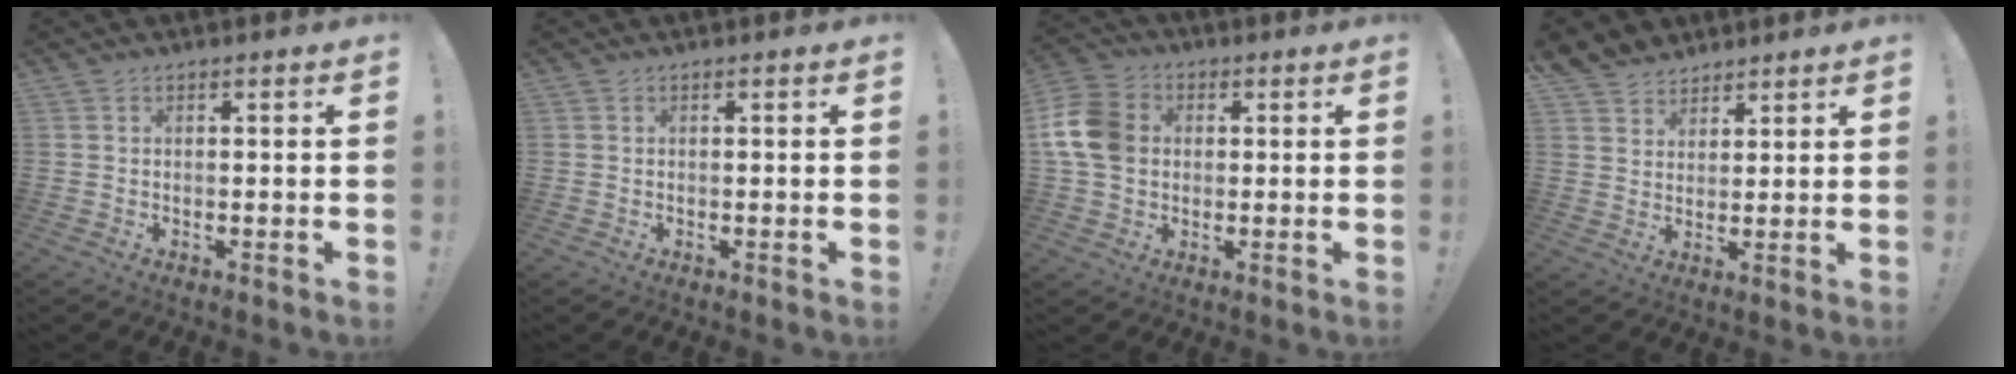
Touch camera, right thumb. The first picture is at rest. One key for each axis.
{"total": 0.0}
{"total": 12.8, "fx": 1.2, "fy": 10.0, "fz": 7.9, "tx": -0.143, "ty": 0.008, "tz": 0.027}
{"total": 5.7, "fx": 4.4, "fy": 3.6, "fz": 0.0, "tx": -0.008, "ty": -0.033, "tz": 0.087}